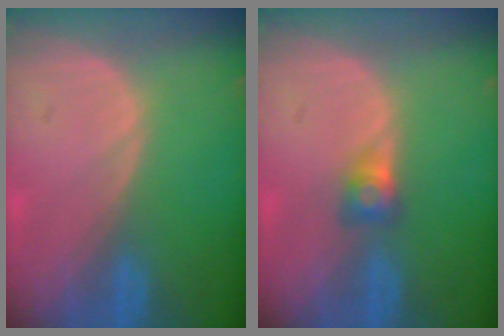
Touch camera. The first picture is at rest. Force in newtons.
{"total": 2.6, "press": 2.3, "slide": 1.0}